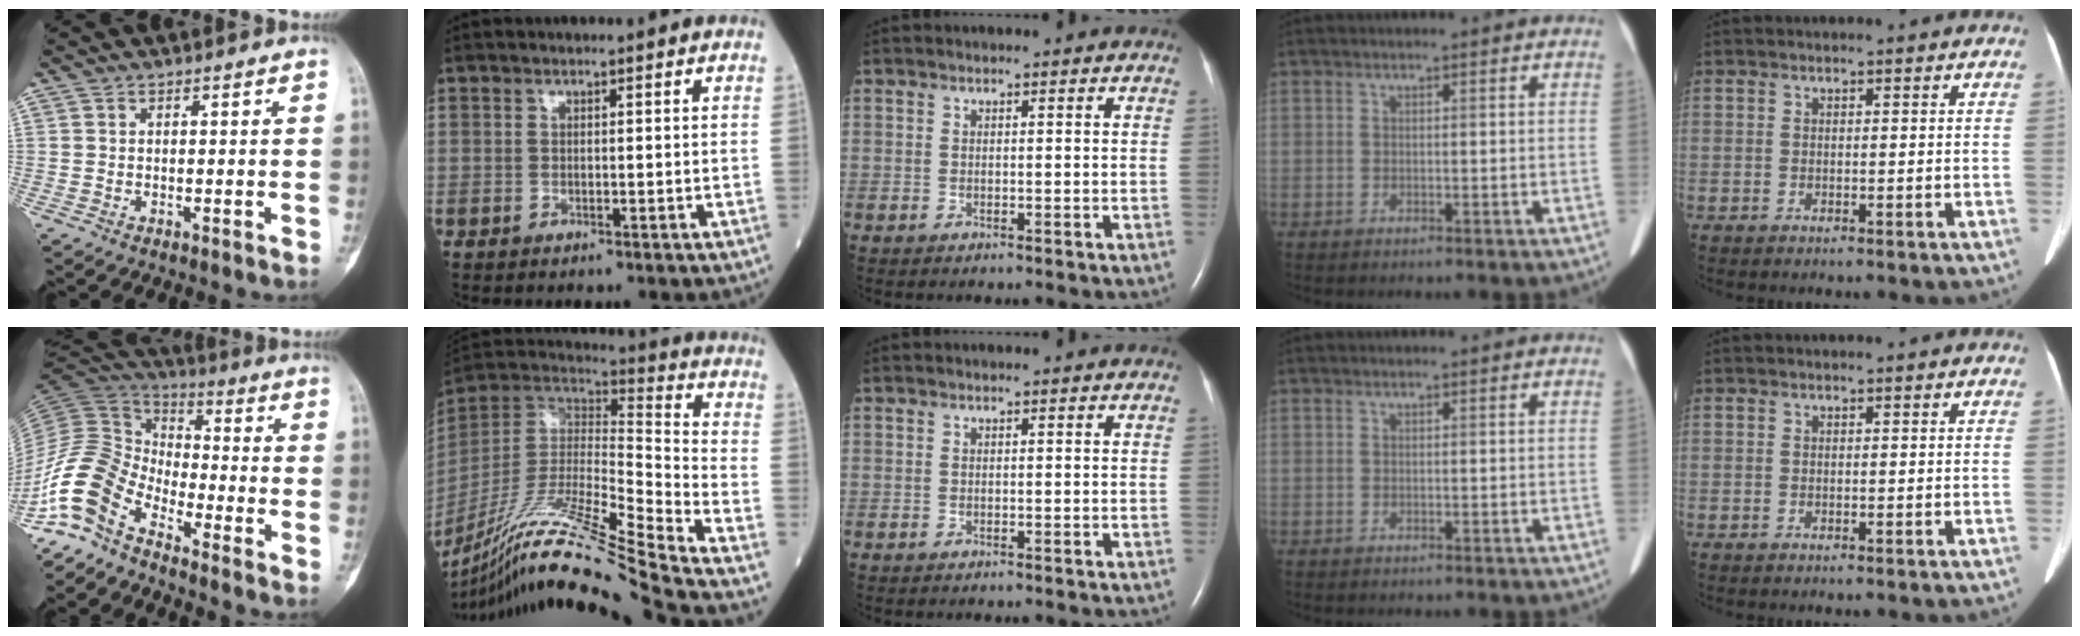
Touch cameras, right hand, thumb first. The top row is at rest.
{"thumb": {"total": 12.6, "force": [-8.6, 6.4, 6.7], "torque": [-0.133, 0.084, -0.187]}, "index": {"total": 24.6, "force": [-19.9, -2.3, 14.3], "torque": [-0.266, -0.035, -0.362]}}